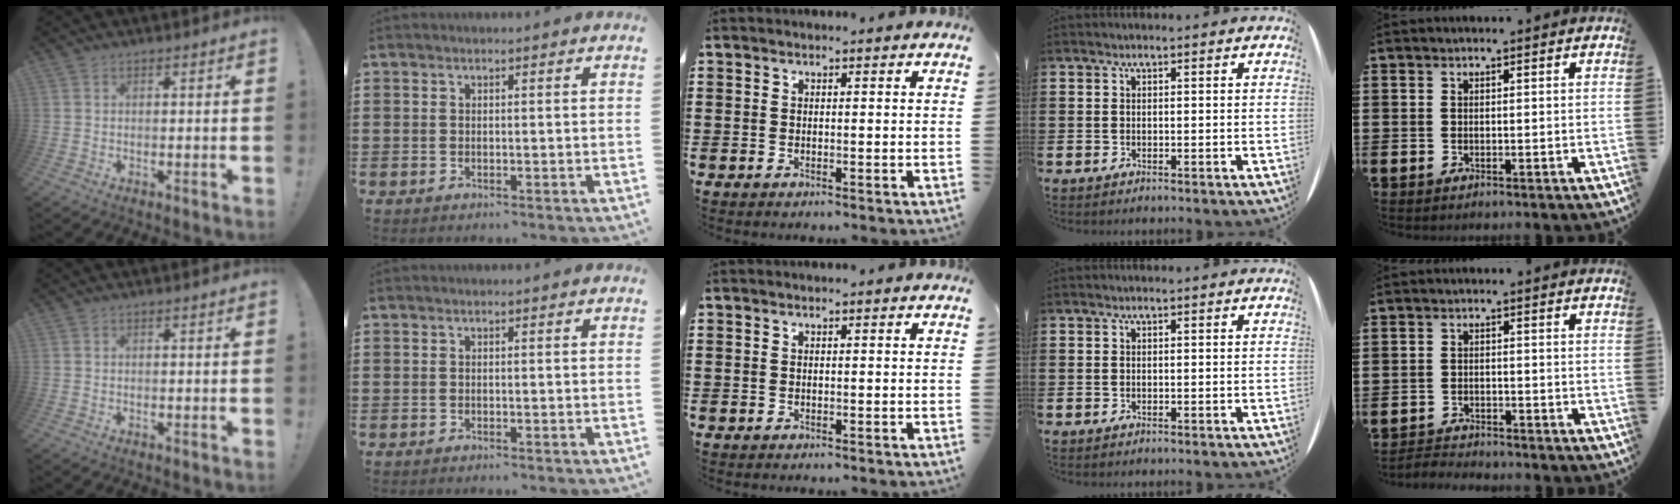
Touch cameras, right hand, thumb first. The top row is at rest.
{"little": {"total": 2.1, "force": [-2.1, 0.1, -0.2], "torque": [-0.003, 0.001, -0.047]}}